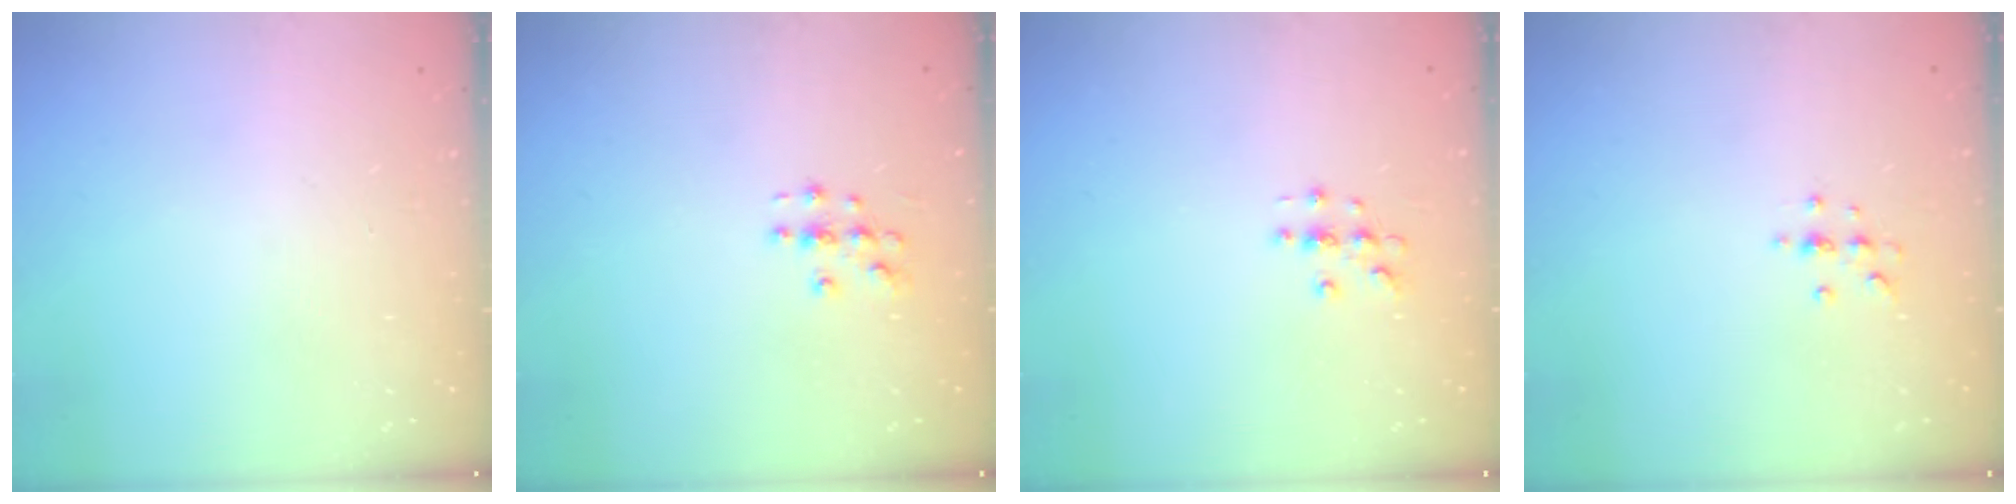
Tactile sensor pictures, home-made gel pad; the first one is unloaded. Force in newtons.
{"total": 3.1, "press": 3.1, "slide": 0.2}
{"total": 2.9, "press": 2.9, "slide": 0.3}
{"total": 3.7, "press": 3.7, "slide": 0.5}